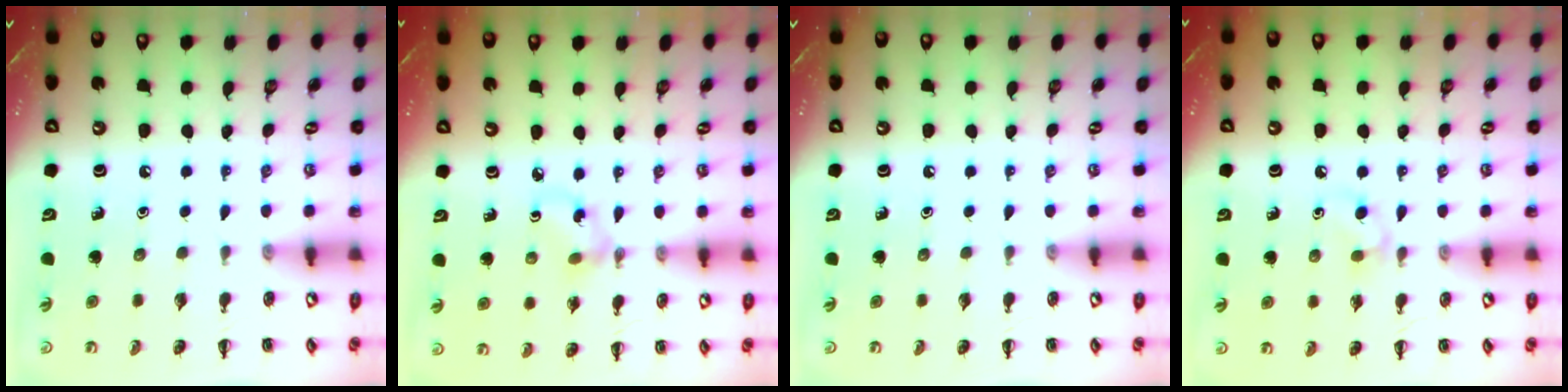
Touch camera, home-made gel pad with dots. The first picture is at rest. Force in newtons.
{"total": 2.9, "press": 2.8, "slide": 0.9}
{"total": 0.0}
{"total": 4.8, "press": 4.5, "slide": 1.7}